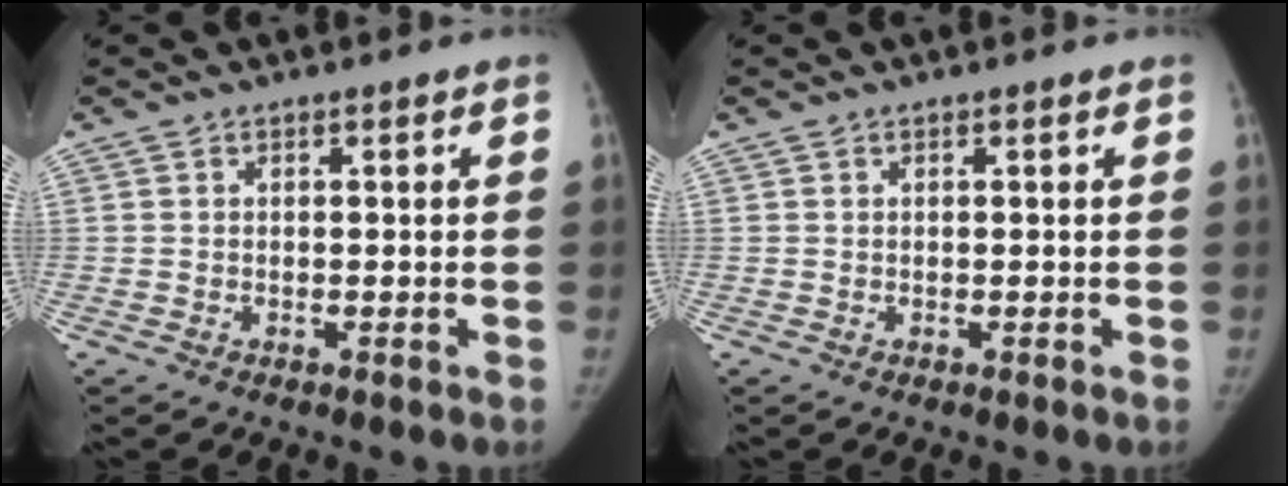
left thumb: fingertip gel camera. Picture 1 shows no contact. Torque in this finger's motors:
{"motor_torque": [0.01, 0.00, 0.20, -0.19, 0.01]}